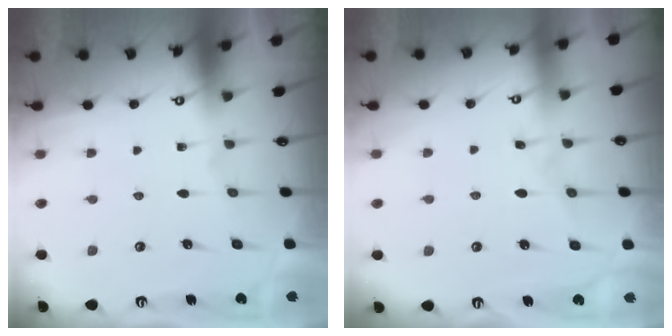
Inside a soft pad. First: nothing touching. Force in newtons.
{"total": 4.5, "press": 4.5, "slide": 0.5}